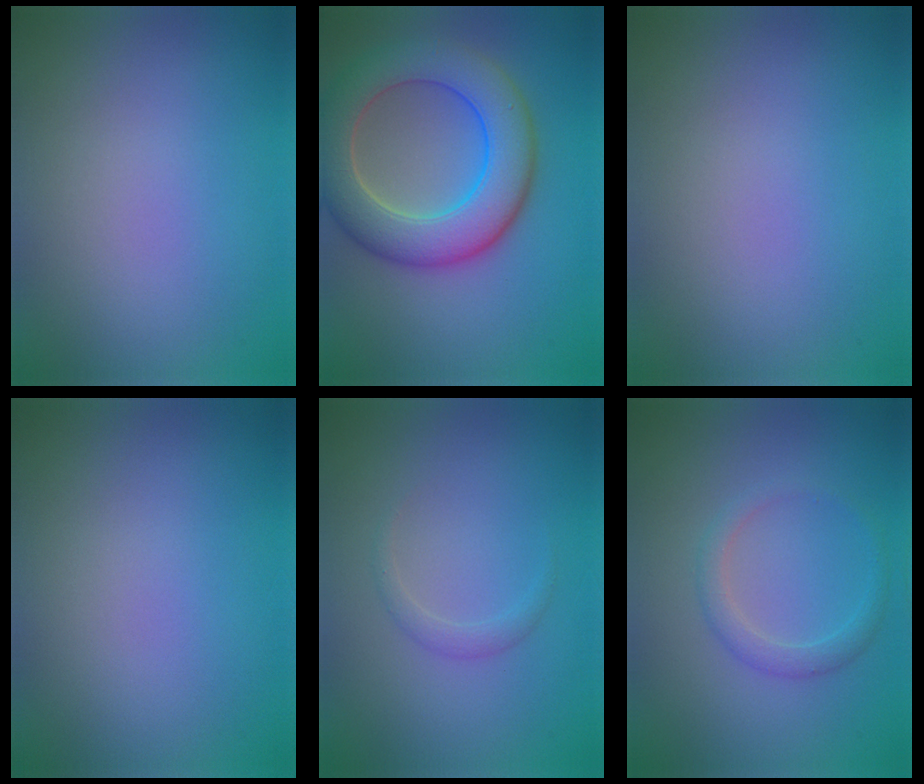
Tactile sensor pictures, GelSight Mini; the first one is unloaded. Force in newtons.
{"total": 8.9, "press": 8.8, "slide": 0.7}
{"total": 0.0}
{"total": 0.0}
{"total": 1.1, "press": 1.1, "slide": 0.0}
{"total": 1.8, "press": 1.8, "slide": 0.2}